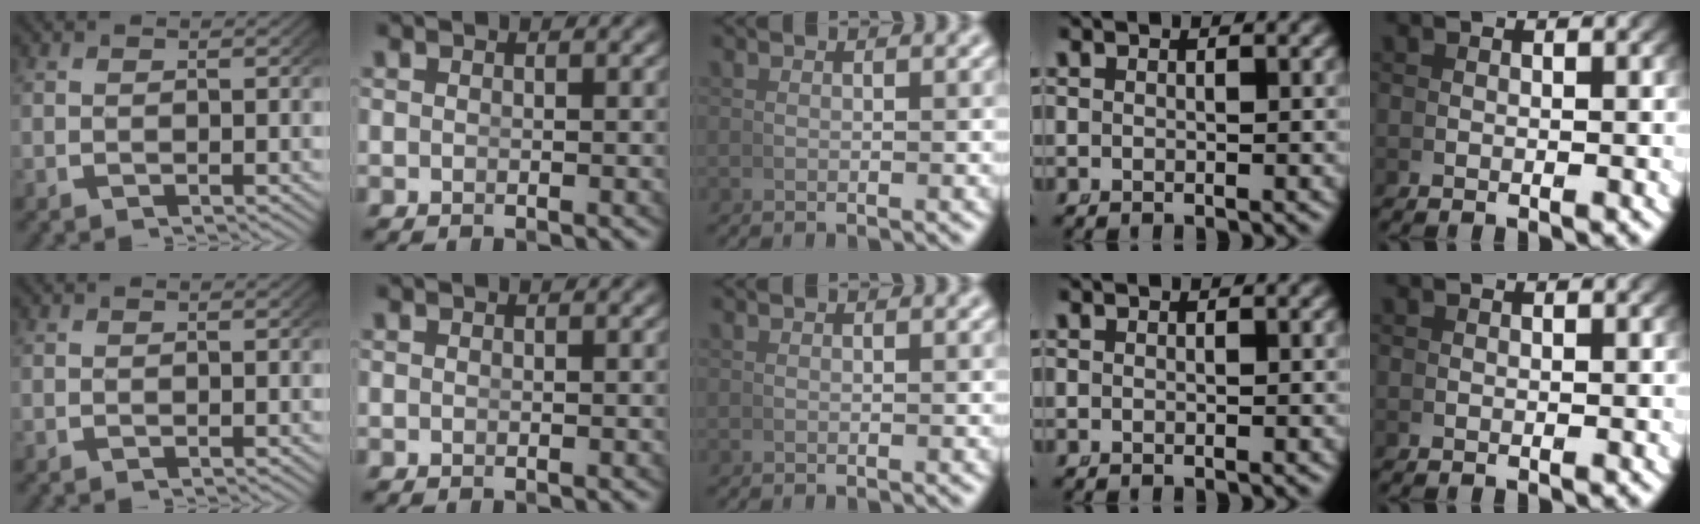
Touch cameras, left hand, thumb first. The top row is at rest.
{}